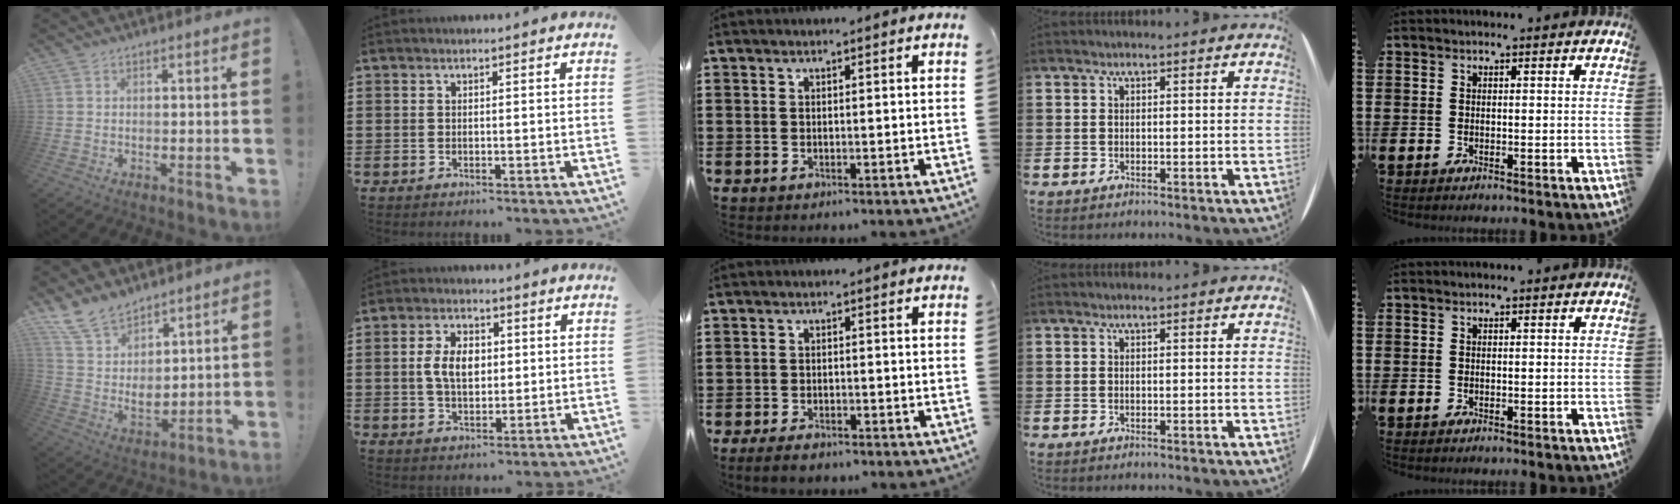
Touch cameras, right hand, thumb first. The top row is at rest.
{"thumb": {"total": 12.3, "force": [9.8, 6.4, 3.9], "torque": [-0.093, -0.068, 0.195]}, "index": {"total": 6.1, "force": [0.4, 3.8, 4.8], "torque": [-0.107, 0.005, -0.002]}, "middle": {"total": 2.1, "force": [-1.6, 0.6, 1.2], "torque": [-0.028, -0.001, -0.033]}}